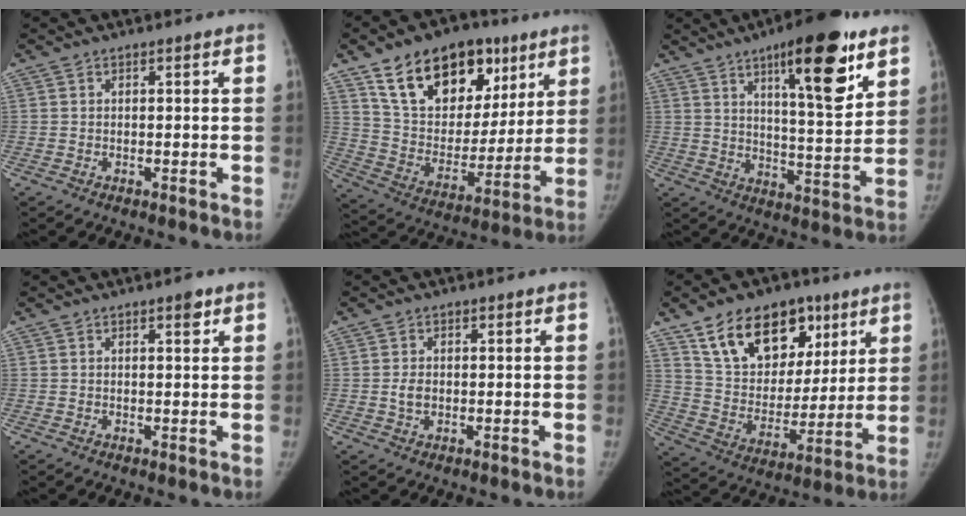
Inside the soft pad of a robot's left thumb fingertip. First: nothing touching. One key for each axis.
{"total": 23.8, "fx": 13.2, "fy": 14.7, "fz": 13.3, "tx": -0.172, "ty": -0.027, "tz": 0.229}
{"total": 18.0, "fx": 9.8, "fy": 4.8, "fz": 14.3, "tx": -0.177, "ty": -0.054, "tz": 0.146}
{"total": 1.5, "fx": 0.8, "fy": 0.6, "fz": 1.0, "tx": -0.008, "ty": -0.001, "tz": 0.009}
{"total": 2.3, "fx": 0.0, "fy": 1.7, "fz": 1.6, "tx": -0.025, "ty": 0.001, "tz": 0.000}
{"total": 20.5, "fx": 11.4, "fy": 13.1, "fz": 10.8, "tx": -0.129, "ty": -0.035, "tz": 0.198}